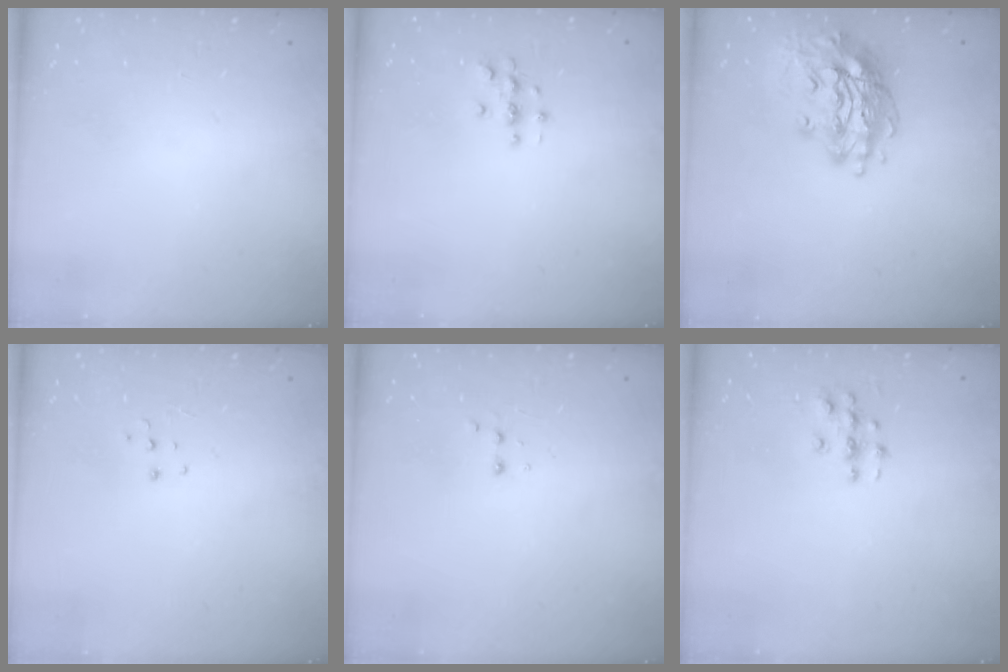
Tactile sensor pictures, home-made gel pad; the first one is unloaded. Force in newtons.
{"total": 2.9, "press": 2.9, "slide": 0.3}
{"total": 15.7, "press": 15.7, "slide": 1.3}
{"total": 4.3, "press": 4.3, "slide": 0.3}
{"total": 2.5, "press": 2.4, "slide": 0.8}
{"total": 3.6, "press": 3.6, "slide": 0.3}